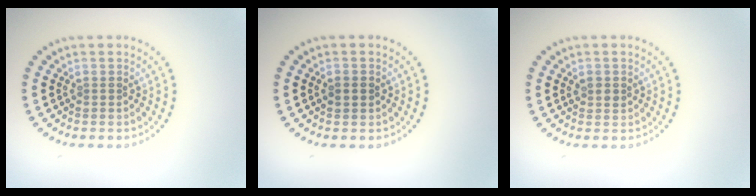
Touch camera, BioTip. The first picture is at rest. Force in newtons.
{"total": 1.5, "press": 1.5, "slide": 0.1}
{"total": 1.1, "press": 1.1, "slide": 0.3}